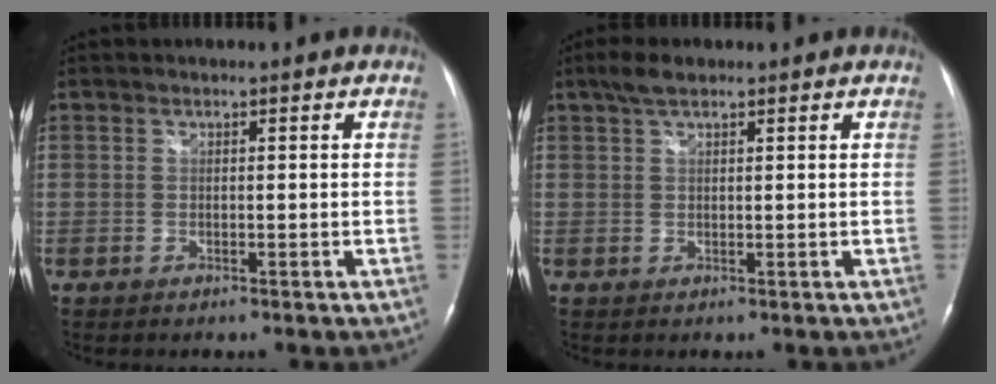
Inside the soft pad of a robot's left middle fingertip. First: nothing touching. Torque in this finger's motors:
{"motor_torque": [0.38, 0.23, -0.10, 0.02]}